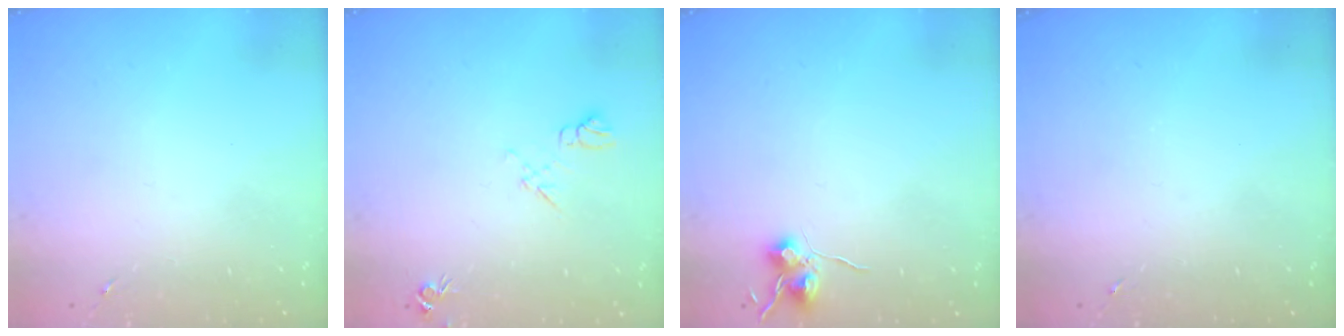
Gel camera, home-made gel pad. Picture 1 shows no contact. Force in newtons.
{"total": 7.8, "press": 7.8, "slide": 0.9}
{"total": 6.9, "press": 6.9, "slide": 0.6}
{"total": 0.0}